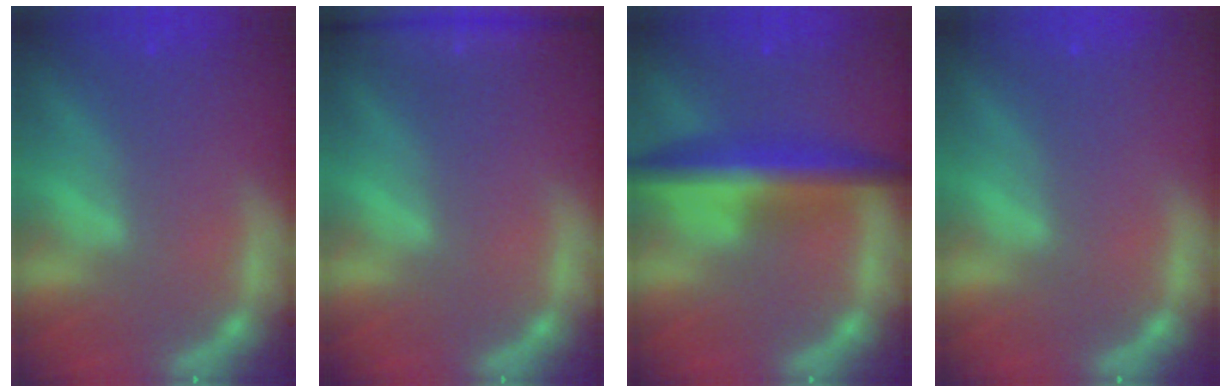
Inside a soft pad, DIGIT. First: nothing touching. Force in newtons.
{"total": 5.5}
{"total": 7.0}
{"total": 0.0}